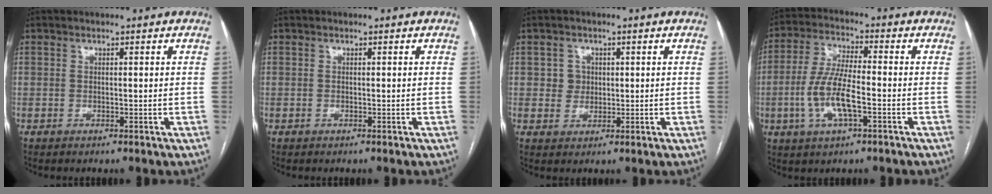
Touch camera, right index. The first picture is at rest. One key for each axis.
{"total": 0.0}
{"total": 2.8, "fx": 0.5, "fy": 2.7, "fz": 0.4, "tx": -0.001, "ty": 0.006, "tz": 0.009}
{"total": 9.4, "fx": -2.7, "fy": 2.2, "fz": 8.7, "tx": -0.187, "ty": -0.001, "tz": -0.052}